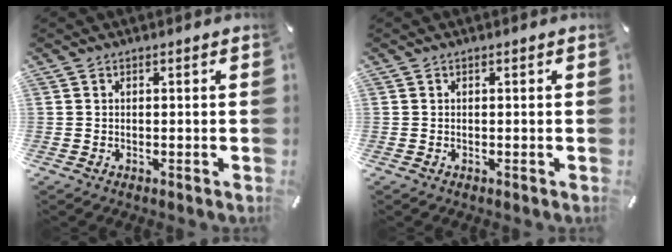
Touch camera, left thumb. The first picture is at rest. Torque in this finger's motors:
{"motor_torque": [-0.01, 0.01, -0.05, 0.05, 0.00]}